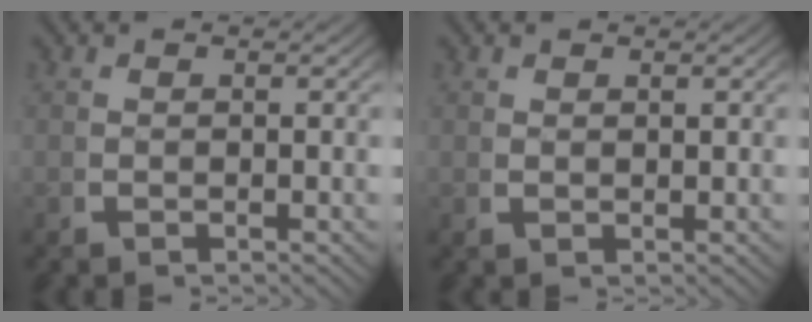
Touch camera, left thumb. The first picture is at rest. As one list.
[{"total": 0.7, "force": [0.6, 0.1, 0.3], "torque": [-0.006, -0.002, 0.018]}]